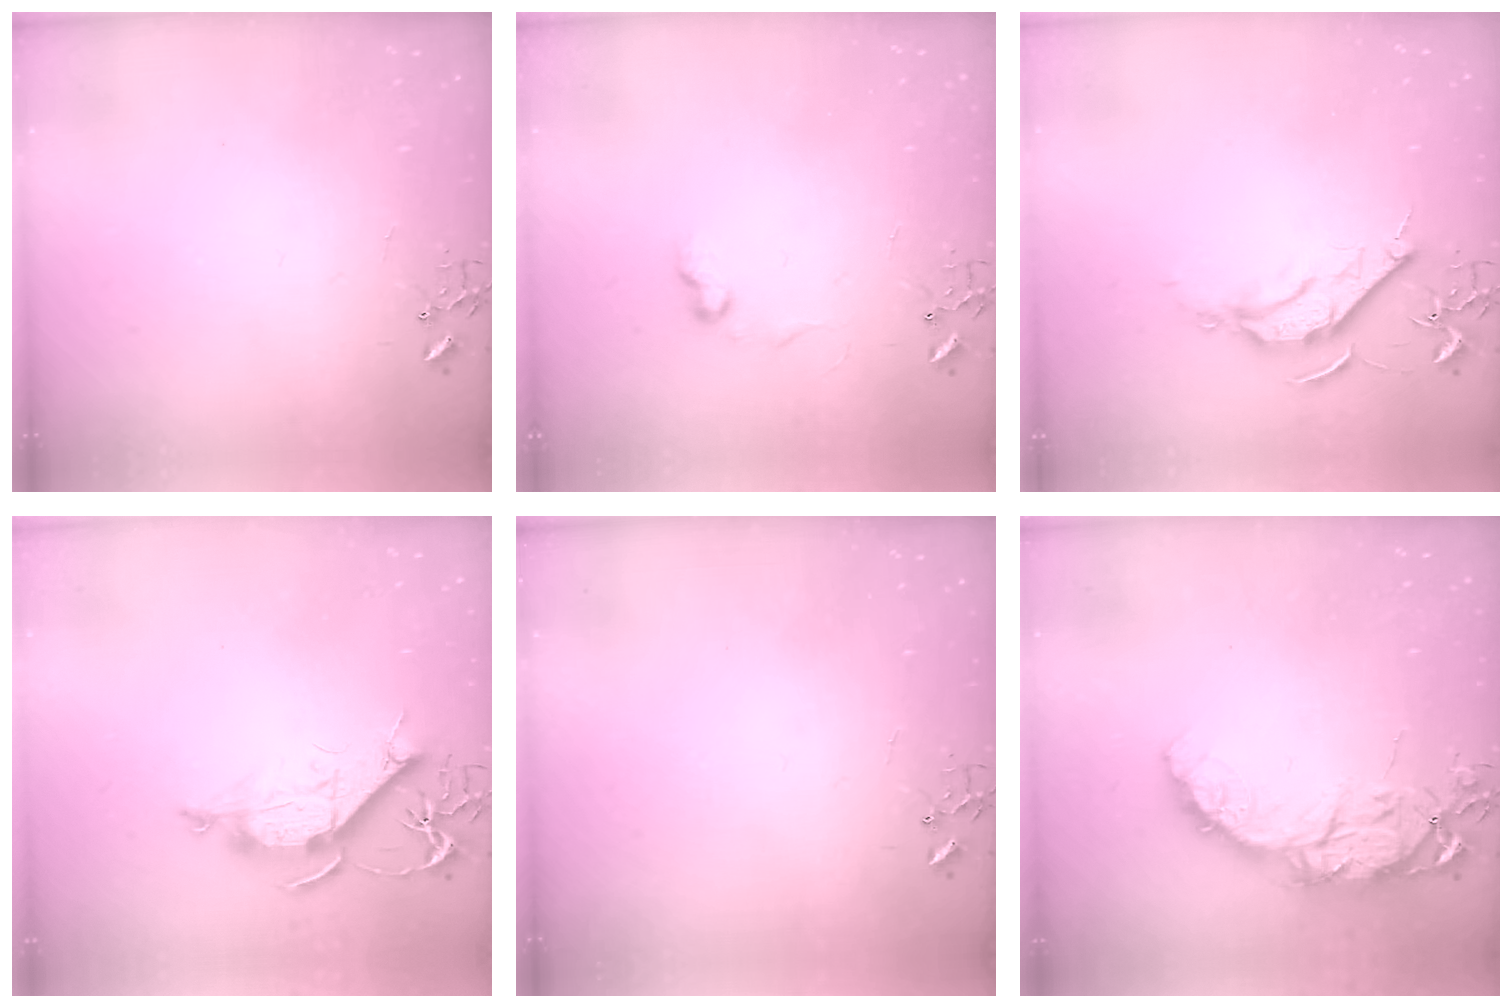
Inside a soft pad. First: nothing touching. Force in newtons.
{"total": 7.9, "press": 7.8, "slide": 1.0}
{"total": 9.2, "press": 9.1, "slide": 0.5}
{"total": 10.4, "press": 10.3, "slide": 0.8}
{"total": 0.0}
{"total": 14.9, "press": 14.8, "slide": 1.3}